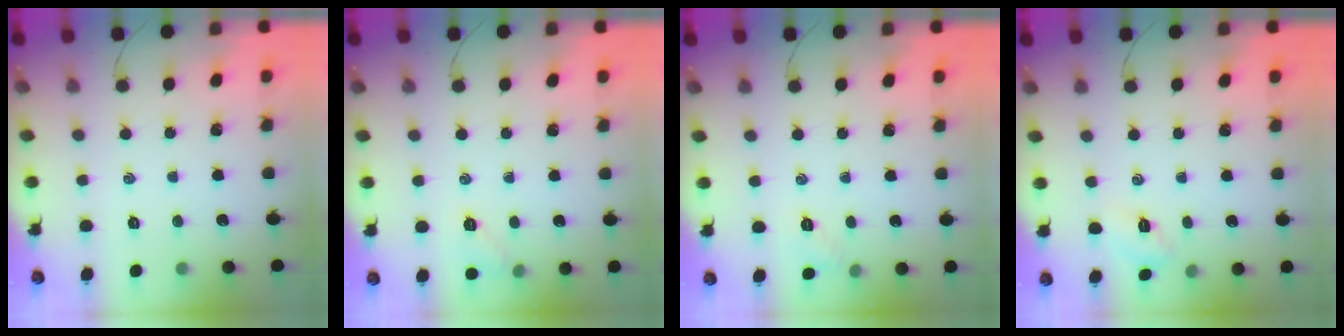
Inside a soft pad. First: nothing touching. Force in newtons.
{"total": 5.3, "press": 5.2, "slide": 1.2}
{"total": 3.9, "press": 3.7, "slide": 1.0}
{"total": 4.1, "press": 3.9, "slide": 1.3}